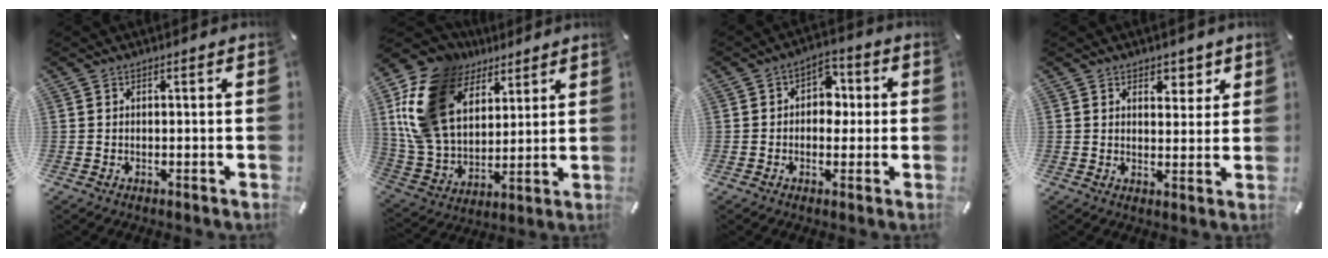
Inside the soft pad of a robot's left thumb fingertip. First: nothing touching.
{"total": 19.3, "force": [8.1, 14.1, 10.4], "torque": [-0.233, -0.029, 0.152]}
{"total": 6.3, "force": [-0.1, 5.0, 3.9], "torque": [-0.046, 0.005, -0.008]}
{"total": 4.2, "force": [2.5, 3.2, 0.9], "torque": [0.011, -0.017, 0.037]}